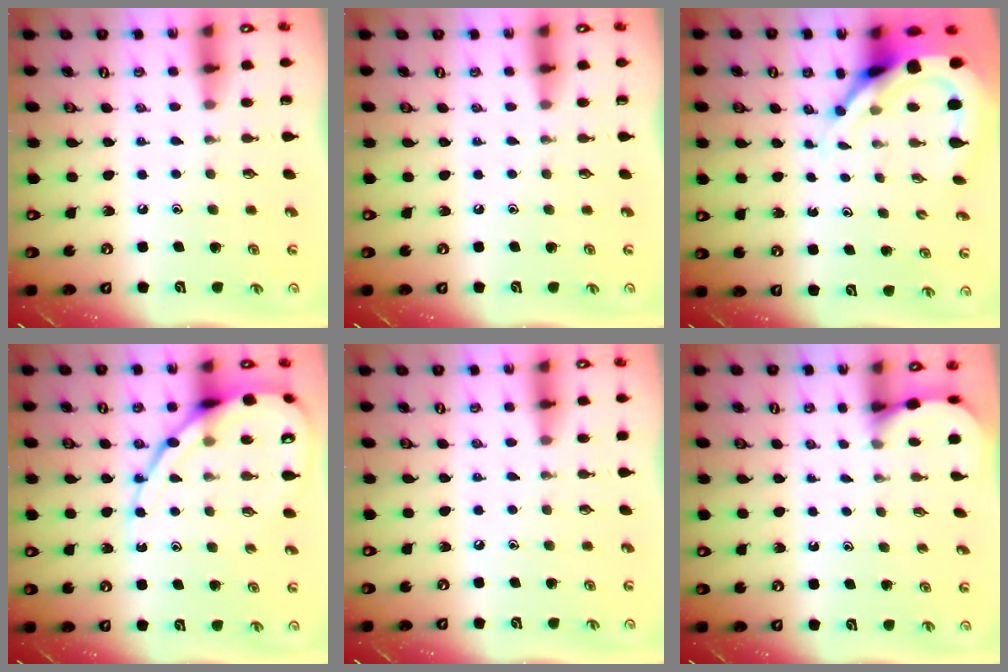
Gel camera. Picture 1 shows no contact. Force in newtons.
{"total": 0.0}
{"total": 8.9, "press": 8.8, "slide": 1.1}
{"total": 12.5, "press": 12.4, "slide": 1.2}
{"total": 0.0}
{"total": 1.9, "press": 1.9, "slide": 0.2}